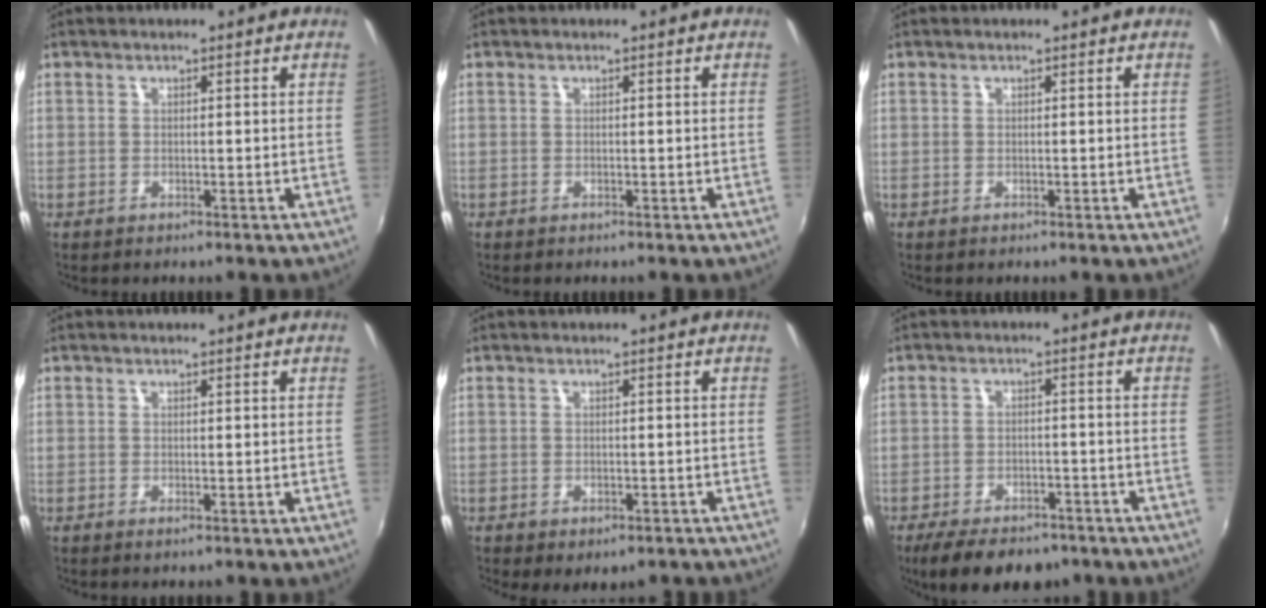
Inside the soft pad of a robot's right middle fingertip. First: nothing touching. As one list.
[{"total": 0.0}, {"total": 0.0}, {"total": 0.0}, {"total": 4.6, "force": [-2.9, 2.3, 2.7], "torque": [-0.051, -0.025, -0.034]}, {"total": 11.7, "force": [-8.8, 5.1, 5.8], "torque": [-0.129, -0.018, -0.133]}]